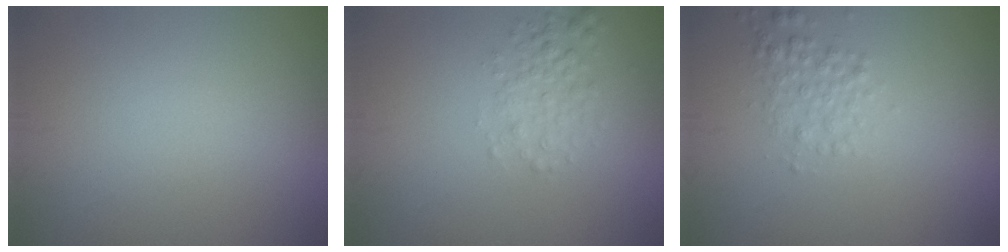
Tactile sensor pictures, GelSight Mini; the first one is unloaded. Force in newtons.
{"total": 2.2, "press": 2.2, "slide": 0.1}
{"total": 2.0, "press": 2.0, "slide": 0.1}